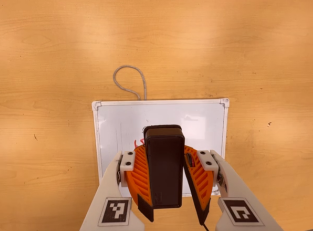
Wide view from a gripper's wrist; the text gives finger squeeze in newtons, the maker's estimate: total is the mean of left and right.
{"total": 9.6, "left": 9.7, "right": 9.4}